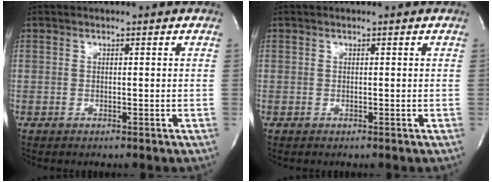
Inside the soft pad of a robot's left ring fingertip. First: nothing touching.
{"total": 0.0}